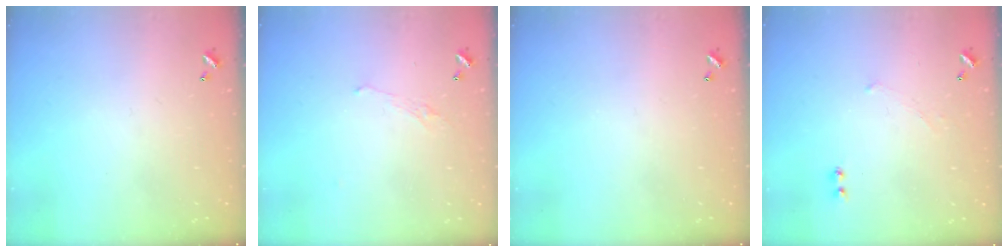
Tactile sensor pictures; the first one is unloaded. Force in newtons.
{"total": 0.9, "press": 0.4, "slide": 0.8}
{"total": 0.0}
{"total": 1.1, "press": 0.9, "slide": 0.5}